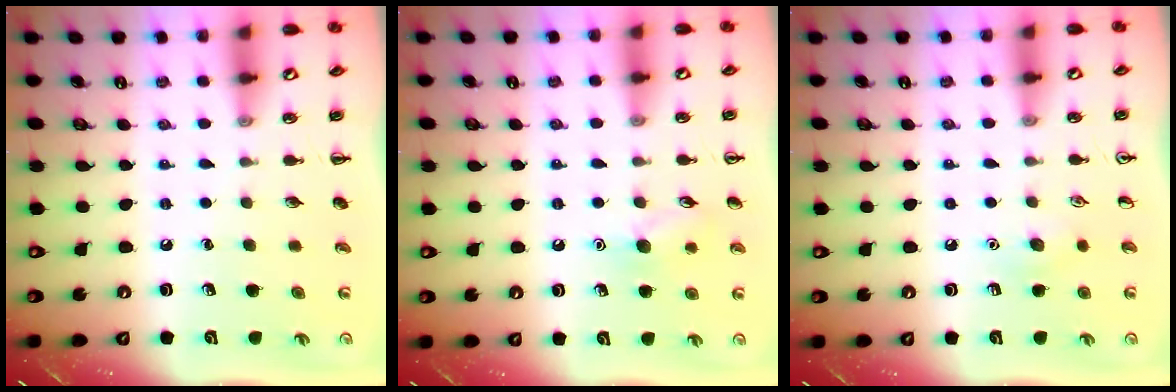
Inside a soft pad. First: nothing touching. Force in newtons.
{"total": 7.6, "press": 7.5, "slide": 1.5}
{"total": 6.8, "press": 6.5, "slide": 2.1}